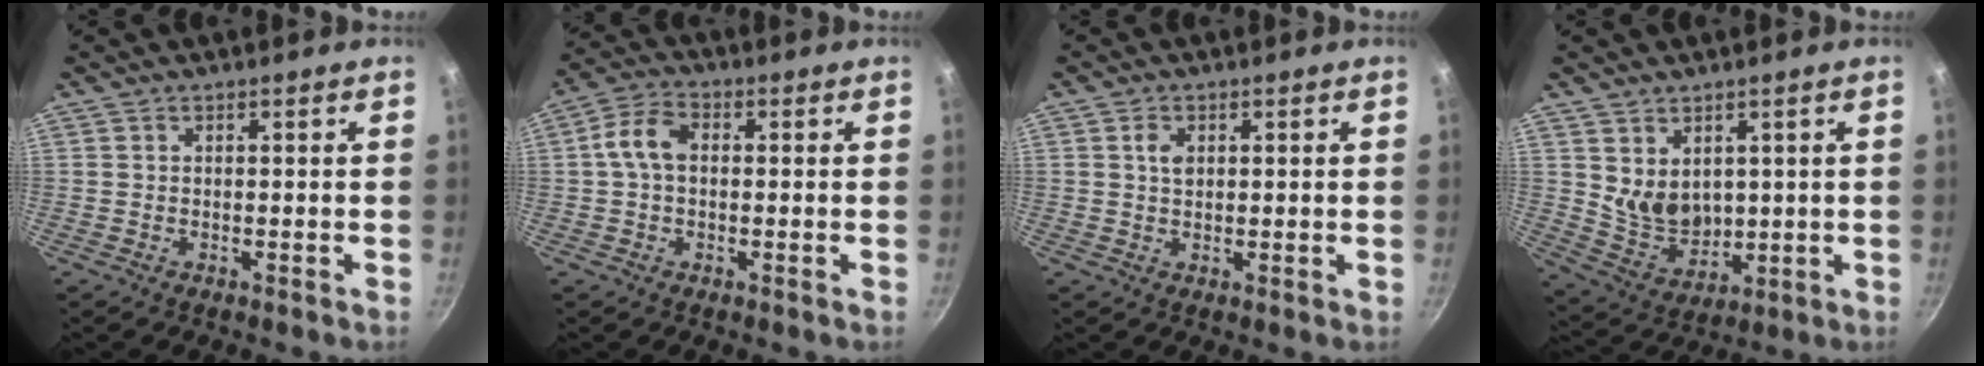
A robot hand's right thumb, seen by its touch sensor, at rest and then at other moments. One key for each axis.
{"total": 6.7, "fx": 0.6, "fy": 4.4, "fz": 5.0, "tx": -0.099, "ty": 0.023, "tz": -0.001}
{"total": 2.4, "fx": 0.8, "fy": 1.6, "fz": 1.7, "tx": -0.025, "ty": -0.001, "tz": 0.014}
{"total": 7.8, "fx": 2.4, "fy": 5.9, "fz": 4.6, "tx": -0.058, "ty": -0.031, "tz": 0.064}